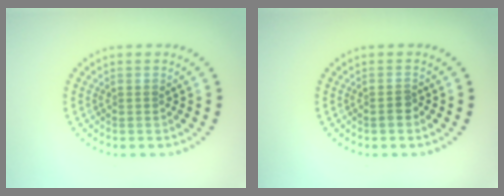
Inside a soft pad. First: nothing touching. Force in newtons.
{"total": 1.3, "press": 1.1, "slide": 0.6}